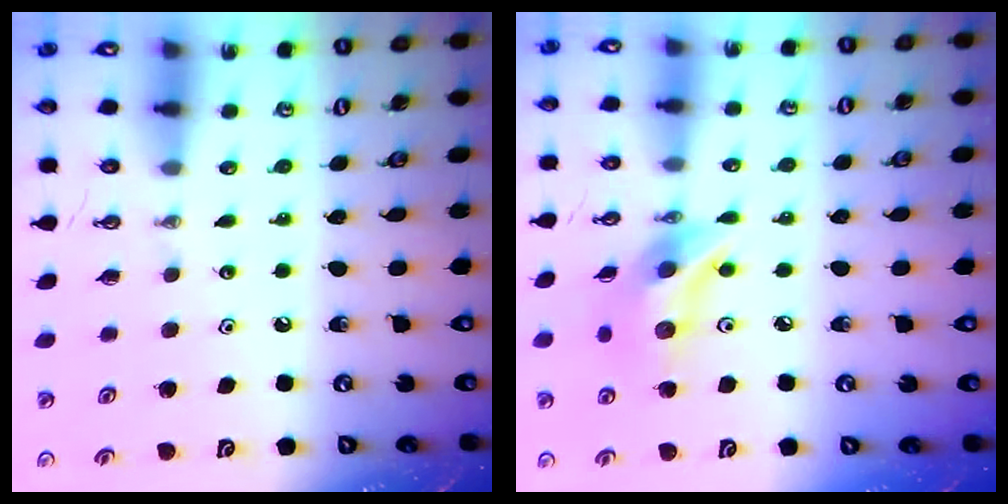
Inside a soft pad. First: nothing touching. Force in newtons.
{"total": 12.9, "press": 12.8, "slide": 1.0}